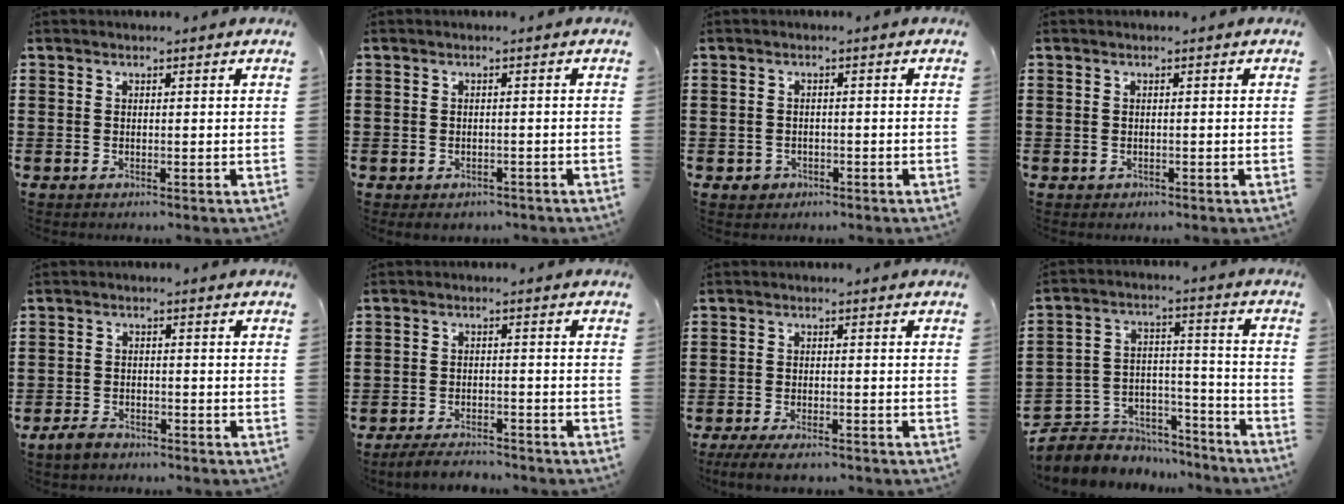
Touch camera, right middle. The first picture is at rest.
{"total": 0.7, "force": [-0.6, 0.4, 0.0], "torque": [-0.003, -0.001, -0.014]}
{"total": 1.4, "force": [-0.8, 1.1, 0.2], "torque": [-0.009, 0.002, -0.019]}
{"total": 0.0}
{"total": 2.6, "force": [-2.2, 1.2, 0.8], "torque": [-0.025, 0.005, -0.047]}
{"total": 3.4, "force": [-3.3, 0.6, 0.6], "torque": [-0.012, 0.006, -0.069]}
{"total": 3.0, "force": [-2.6, 0.5, 1.4], "torque": [-0.038, -0.004, -0.055]}
{"total": 5.7, "force": [-4.6, 3.3, -0.2], "torque": [-0.016, 0.007, -0.094]}